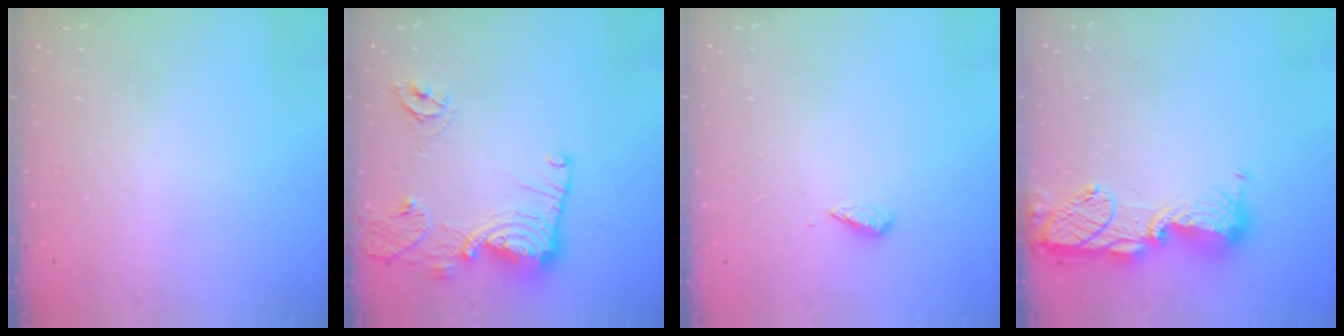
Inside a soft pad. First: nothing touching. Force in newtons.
{"total": 14.3, "press": 14.2, "slide": 1.4}
{"total": 2.9, "press": 2.9, "slide": 0.4}
{"total": 16.3, "press": 15.3, "slide": 5.7}